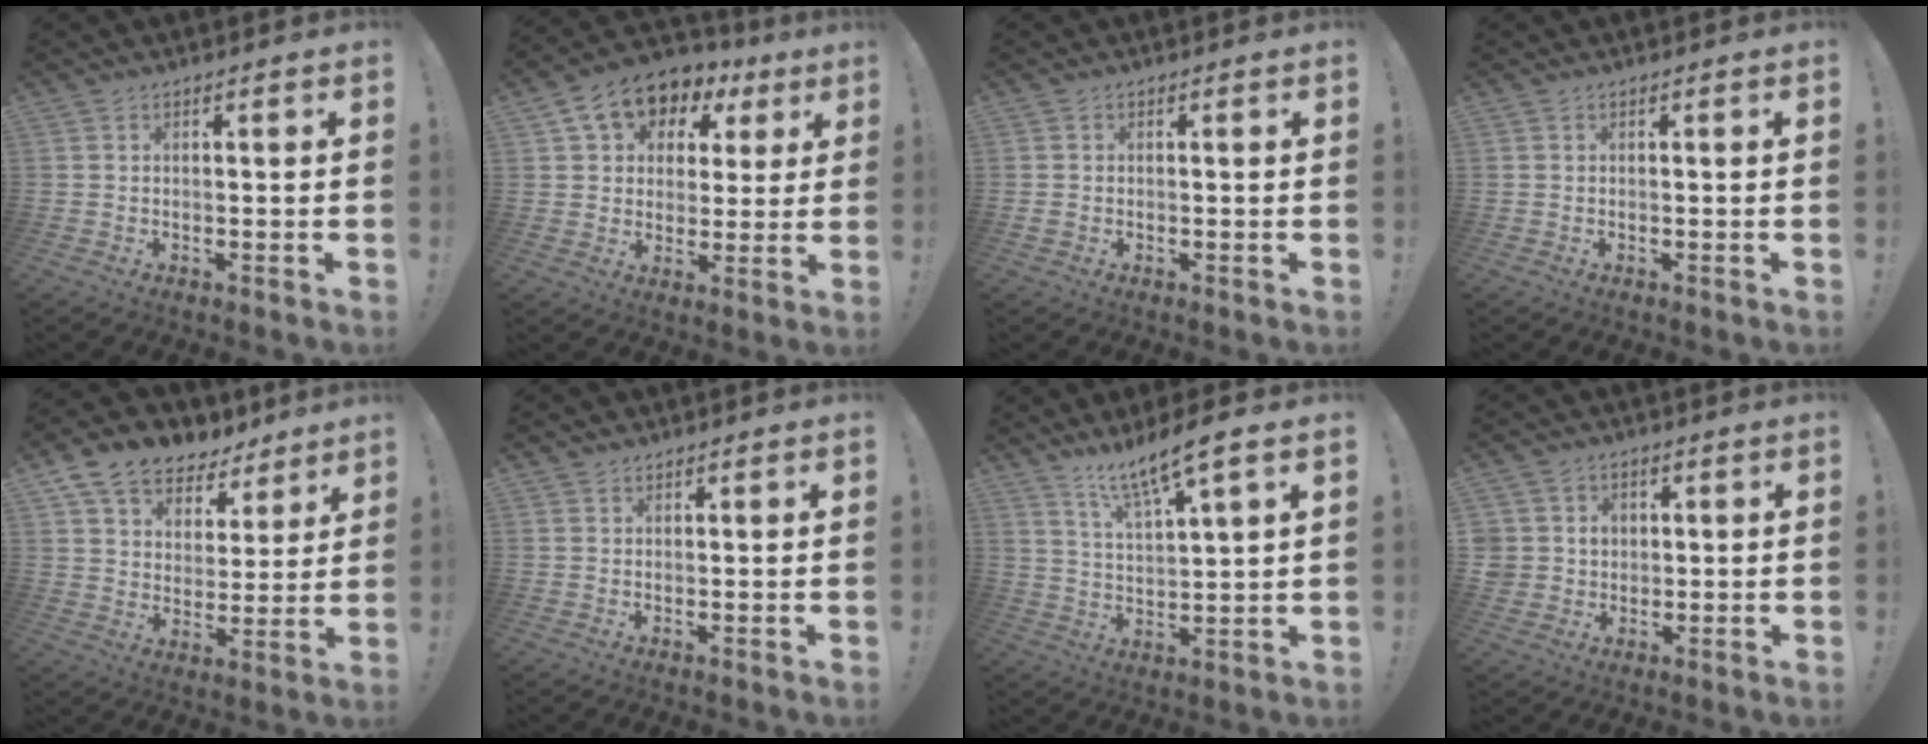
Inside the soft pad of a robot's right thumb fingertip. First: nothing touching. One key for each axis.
{"total": 11.6, "fx": 5.8, "fy": 8.6, "fz": 5.1, "tx": -0.080, "ty": -0.029, "tz": 0.109}
{"total": 0.8, "fx": 0.0, "fy": 0.8, "fz": 0.1, "tx": -0.005, "ty": 0.004, "tz": 0.000}
{"total": 0.0}
{"total": 11.2, "fx": 8.3, "fy": 6.9, "fz": 2.9, "tx": -0.051, "ty": -0.063, "tz": 0.159}
{"total": 1.1, "fx": 0.9, "fy": 0.6, "fz": 0.0, "tx": 0.005, "ty": -0.003, "tz": 0.017}
{"total": 9.9, "fx": 8.0, "fy": 0.8, "fz": 5.8, "tx": -0.103, "ty": -0.046, "tz": 0.134}
{"total": 5.3, "fx": 0.9, "fy": 5.2, "fz": 0.8, "tx": -0.021, "ty": 0.005, "tz": 0.021}